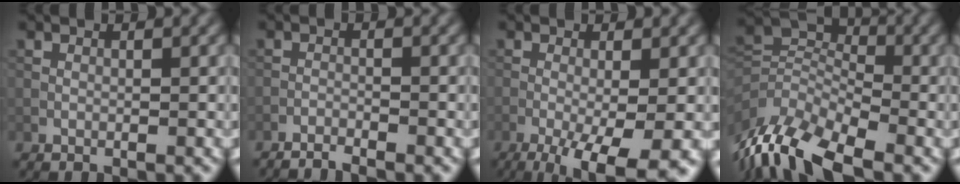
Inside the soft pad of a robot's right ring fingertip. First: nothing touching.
{"total": 2.4, "force": [-2.3, 0.1, 0.7], "torque": [-0.017, -0.002, -0.043]}
{"total": 8.4, "force": [-4.5, 2.1, 6.8], "torque": [-0.121, -0.021, -0.069]}
{"total": 11.2, "force": [-7.2, 5.3, 6.7], "torque": [-0.143, -0.013, -0.147]}